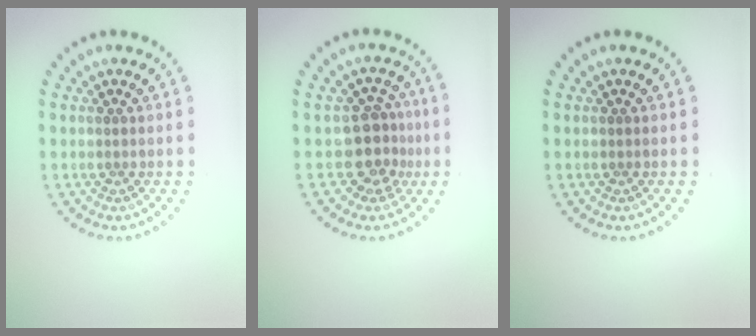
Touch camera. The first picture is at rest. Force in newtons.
{"total": 3.5, "press": 2.9, "slide": 2.0}
{"total": 0.0}